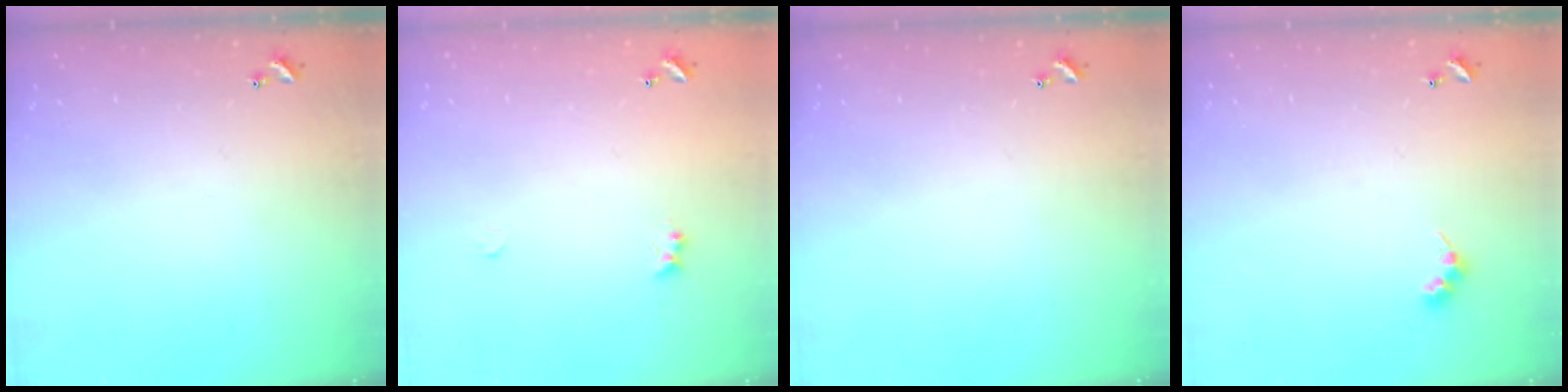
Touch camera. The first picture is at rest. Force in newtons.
{"total": 1.8, "press": 1.7, "slide": 0.4}
{"total": 0.0}
{"total": 3.9, "press": 3.8, "slide": 0.6}